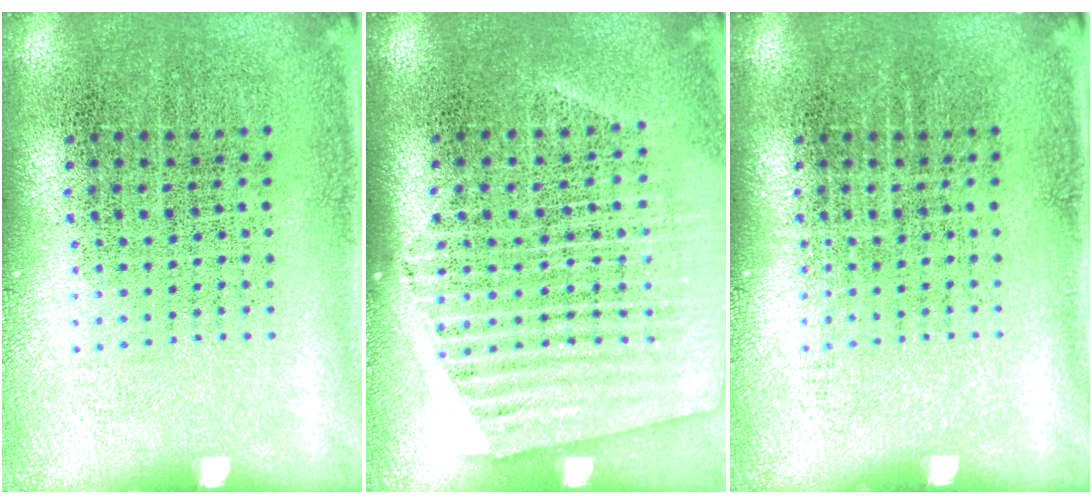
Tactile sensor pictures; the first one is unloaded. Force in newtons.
{"total": 1.5, "press": 1.5, "slide": 0.5}
{"total": 0.0}